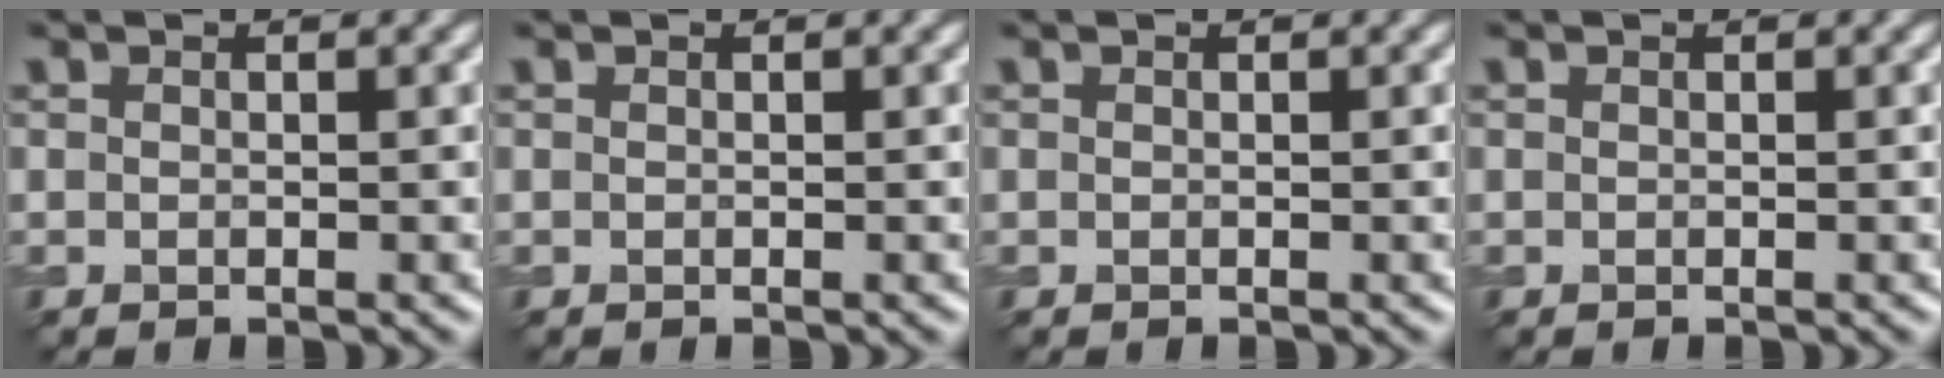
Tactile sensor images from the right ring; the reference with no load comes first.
{"total": 0.0}
{"total": 0.0}
{"total": 0.0}